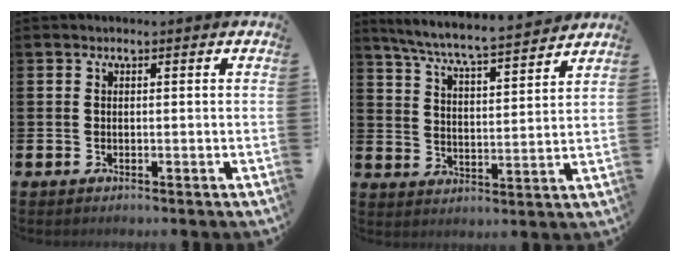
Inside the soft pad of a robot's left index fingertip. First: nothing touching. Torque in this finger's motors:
{"motor_torque": [0.74, -1.05, 0.55, 0.21]}